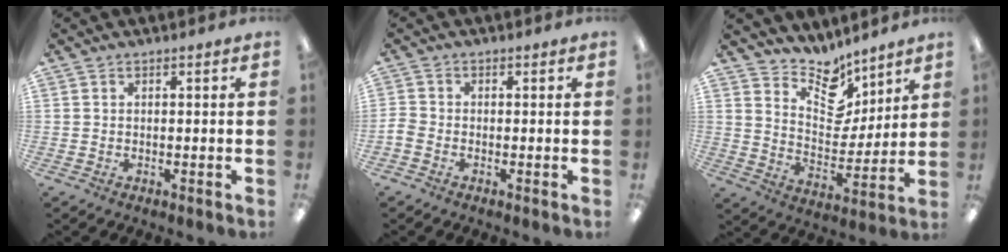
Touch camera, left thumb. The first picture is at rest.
{"total": 1.7, "force": [-0.9, 1.2, 0.7], "torque": [-0.012, 0.003, -0.017]}
{"total": 11.0, "force": [9.1, 5.3, 3.1], "torque": [-0.054, -0.078, 0.172]}